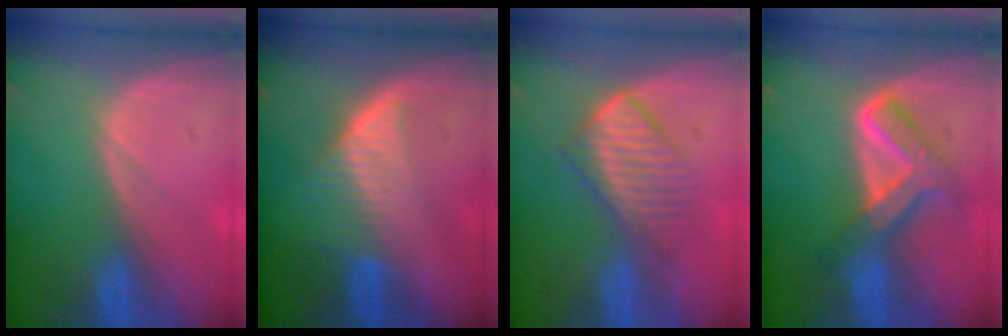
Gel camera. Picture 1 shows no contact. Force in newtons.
{"total": 6.5, "press": 5.8, "slide": 3.0}
{"total": 6.8, "press": 6.0, "slide": 3.3}
{"total": 6.9, "press": 6.9, "slide": 0.4}